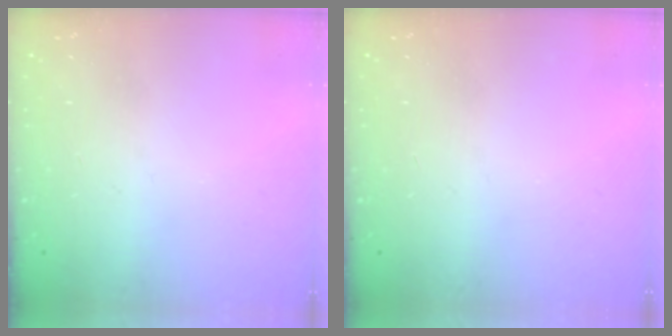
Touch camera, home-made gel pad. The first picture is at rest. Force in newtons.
{"total": 0.0}